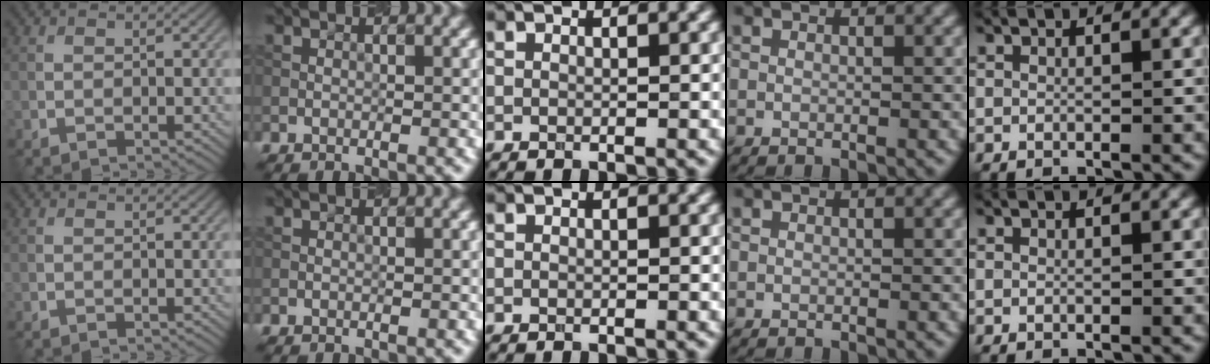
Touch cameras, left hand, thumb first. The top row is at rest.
{}